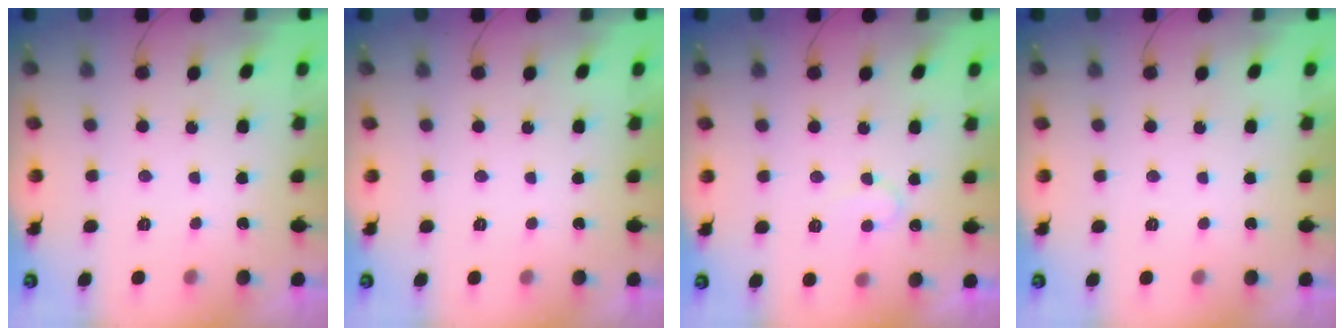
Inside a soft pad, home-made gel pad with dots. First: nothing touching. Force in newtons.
{"total": 1.7, "press": 1.6, "slide": 0.1}
{"total": 6.9, "press": 6.8, "slide": 0.4}
{"total": 1.9, "press": 1.9, "slide": 0.1}